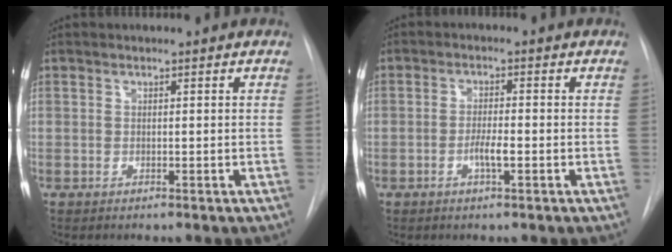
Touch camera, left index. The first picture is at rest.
{"total": 3.0, "force": [-1.5, 0.3, 2.6], "torque": [-0.049, -0.004, -0.025]}